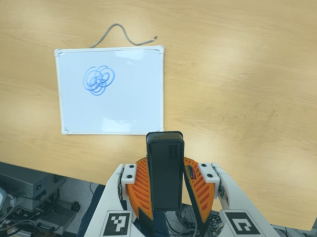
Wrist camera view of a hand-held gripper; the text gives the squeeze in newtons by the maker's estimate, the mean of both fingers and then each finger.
{"total": 6.0, "left": 5.4, "right": 6.6}